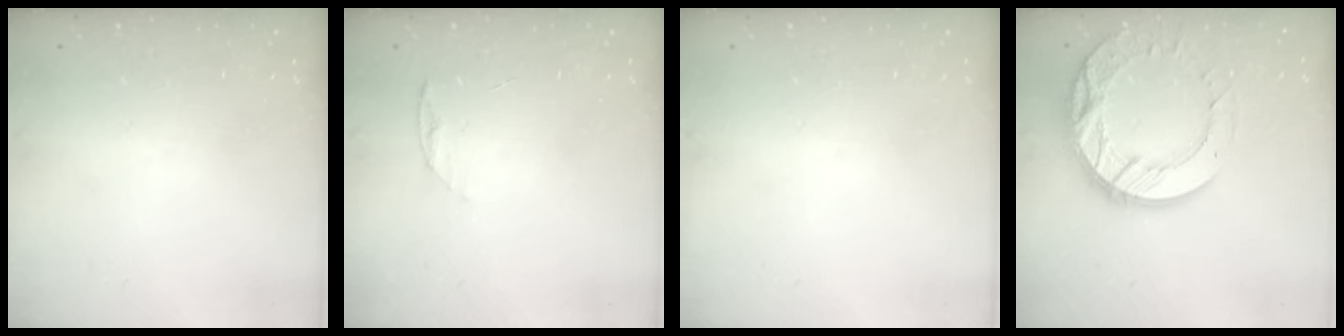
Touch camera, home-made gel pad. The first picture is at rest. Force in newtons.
{"total": 4.9, "press": 4.9, "slide": 0.6}
{"total": 0.0}
{"total": 17.7, "press": 17.6, "slide": 1.5}